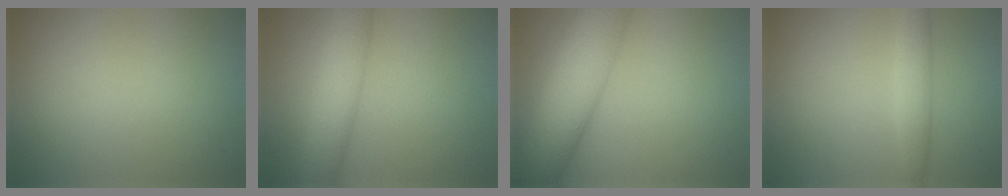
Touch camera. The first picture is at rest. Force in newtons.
{"total": 5.5, "press": 5.5, "slide": 0.1}
{"total": 11.2, "press": 11.2, "slide": 0.4}
{"total": 2.5, "press": 2.5, "slide": 0.0}